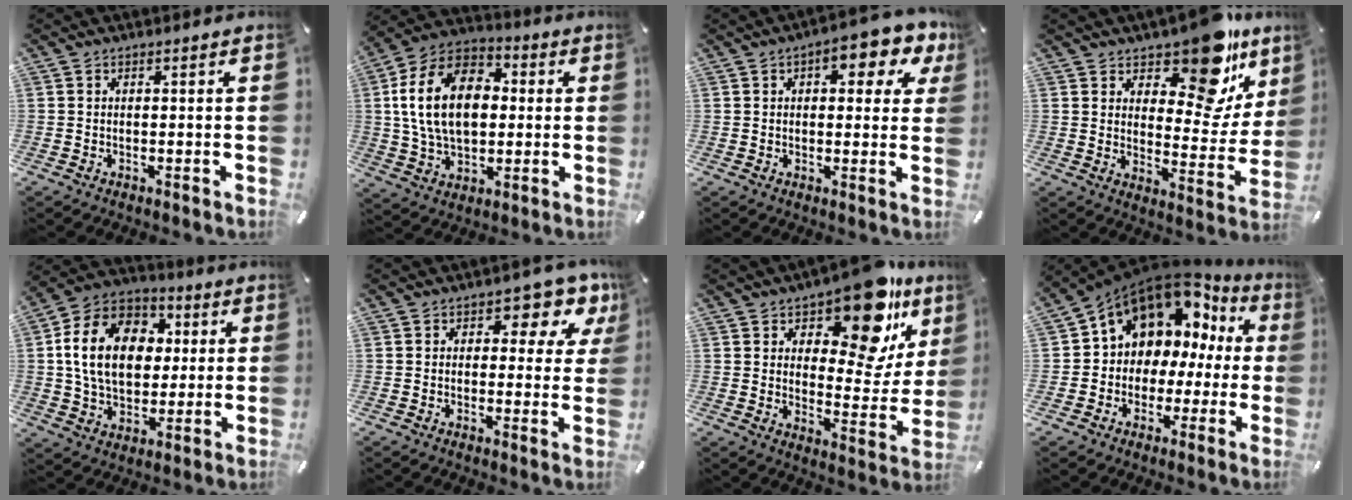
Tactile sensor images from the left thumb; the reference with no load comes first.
{"total": 18.6, "force": [1.7, 12.8, 13.5], "torque": [-0.285, 0.013, 0.024]}
{"total": 9.9, "force": [4.6, 4.3, 7.7], "torque": [-0.098, -0.018, 0.071]}
{"total": 16.7, "force": [12.3, 6.9, 8.8], "torque": [-0.112, -0.102, 0.207]}
{"total": 17.4, "force": [2.1, 13.3, 11.1], "torque": [-0.221, 0.011, 0.034]}
{"total": 7.4, "force": [3.7, 4.4, 4.6], "torque": [-0.047, -0.019, 0.055]}
{"total": 17.7, "force": [12.0, 7.7, 10.4], "torque": [-0.145, -0.086, 0.200]}
{"total": 10.8, "force": [6.1, 8.4, 2.9], "torque": [-0.058, -0.061, 0.110]}